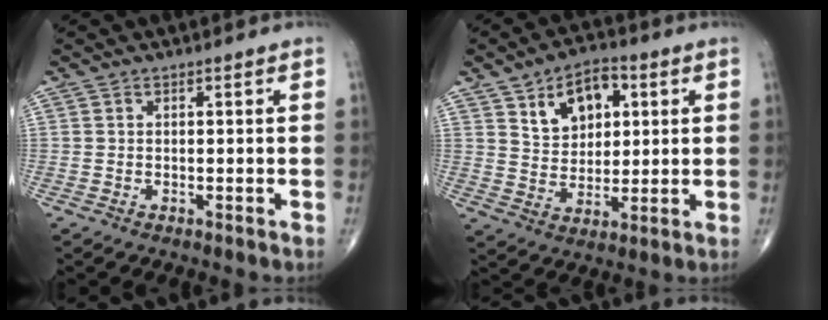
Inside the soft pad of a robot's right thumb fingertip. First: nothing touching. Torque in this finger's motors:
{"motor_torque": [0.40, 2.22, 0.78, 0.89, 0.08]}